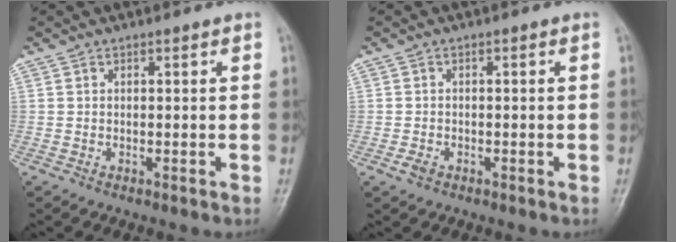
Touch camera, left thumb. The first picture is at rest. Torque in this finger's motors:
{"motor_torque": [0.13, 0.83, -0.01, -0.16, 0.00]}